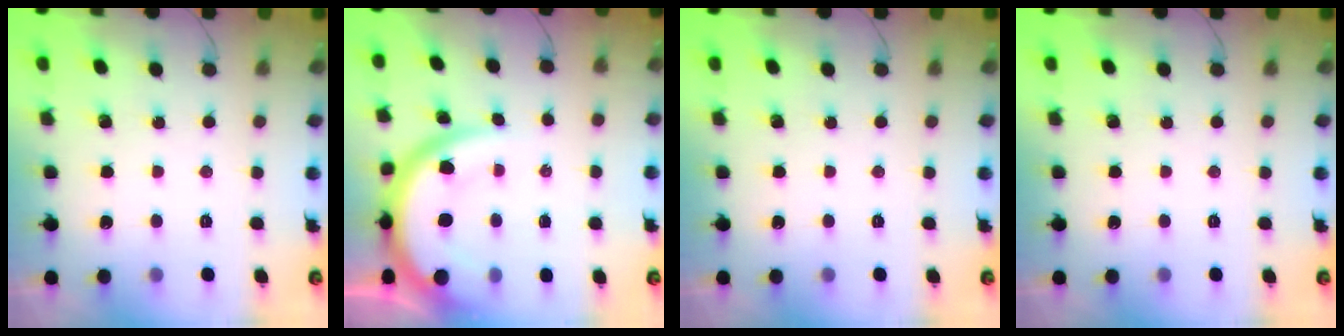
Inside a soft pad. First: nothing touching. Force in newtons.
{"total": 12.2, "press": 12.1, "slide": 1.1}
{"total": 0.0}
{"total": 0.0}